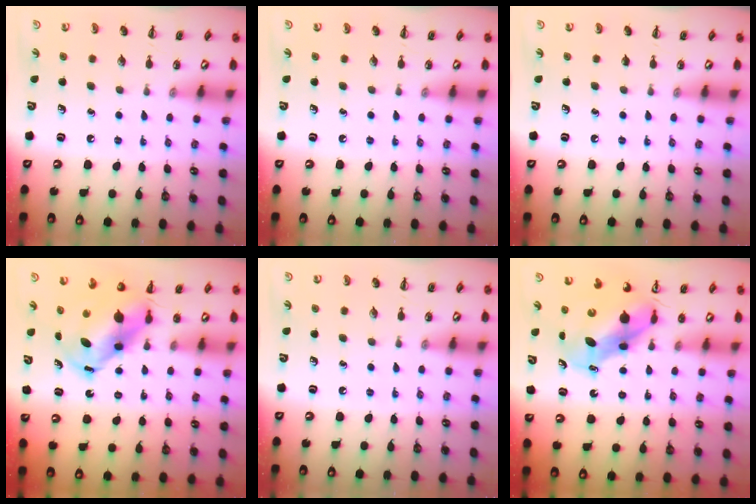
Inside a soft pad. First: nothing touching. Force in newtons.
{"total": 0.0}
{"total": 0.0}
{"total": 7.2, "press": 6.8, "slide": 2.4}
{"total": 0.0}
{"total": 6.8, "press": 6.6, "slide": 1.7}